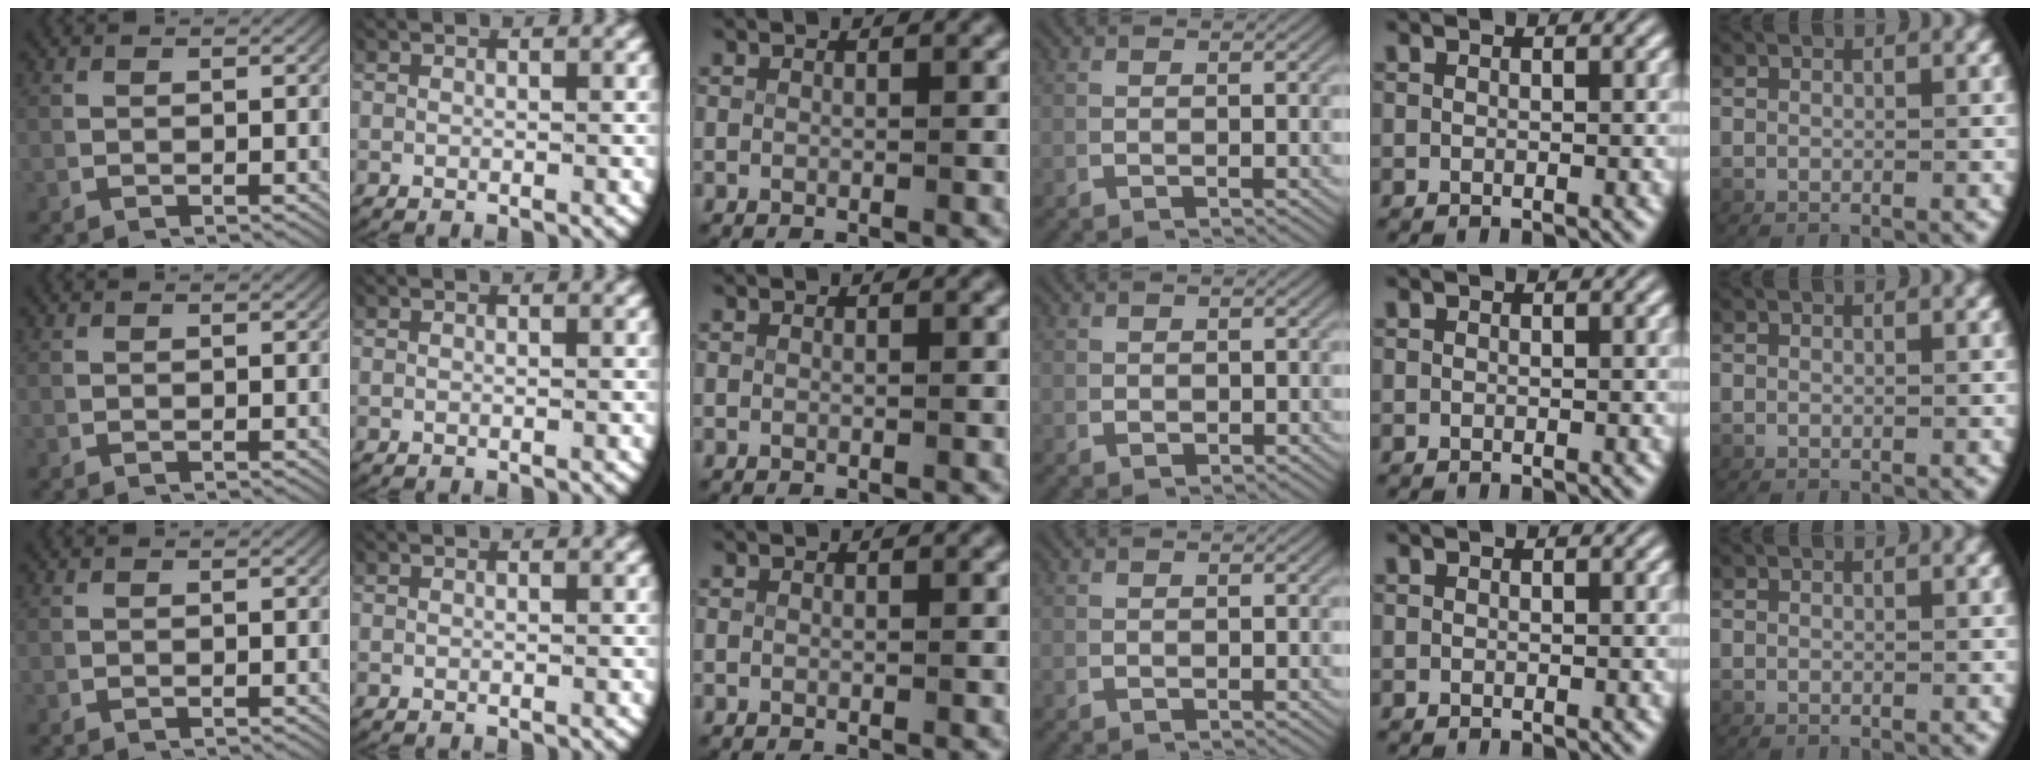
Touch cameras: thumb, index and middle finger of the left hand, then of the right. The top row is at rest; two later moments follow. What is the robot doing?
{"motion": "lift_and_place", "object": "paper towel"}